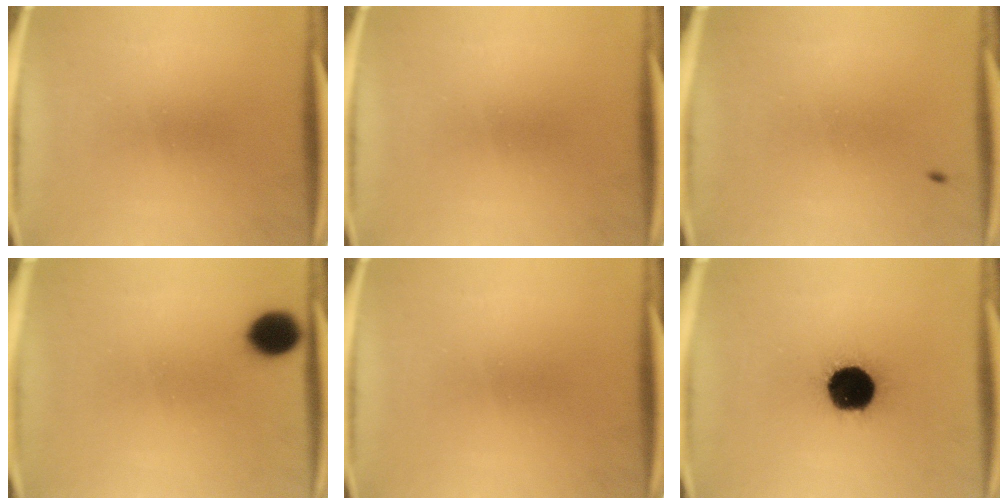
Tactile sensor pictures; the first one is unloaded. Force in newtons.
{"total": 0.0}
{"total": 0.8}
{"total": 6.3}
{"total": 0.0}
{"total": 18.7}